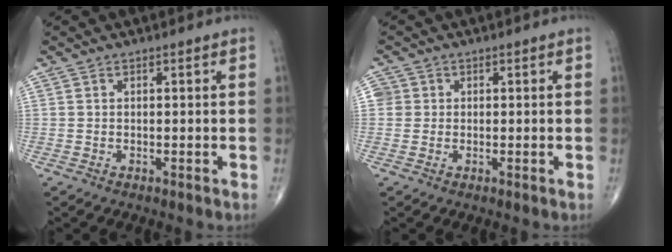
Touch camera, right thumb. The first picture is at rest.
{"total": 2.4, "force": [0.3, 2.4, 0.3], "torque": [0.010, 0.005, 0.005]}